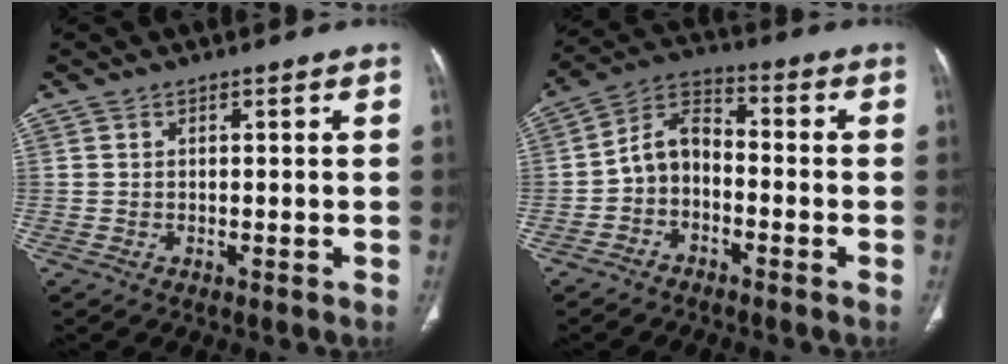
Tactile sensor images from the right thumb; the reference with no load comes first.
{"total": 7.3, "force": [-2.3, 5.0, 4.8], "torque": [-0.078, 0.038, -0.057]}